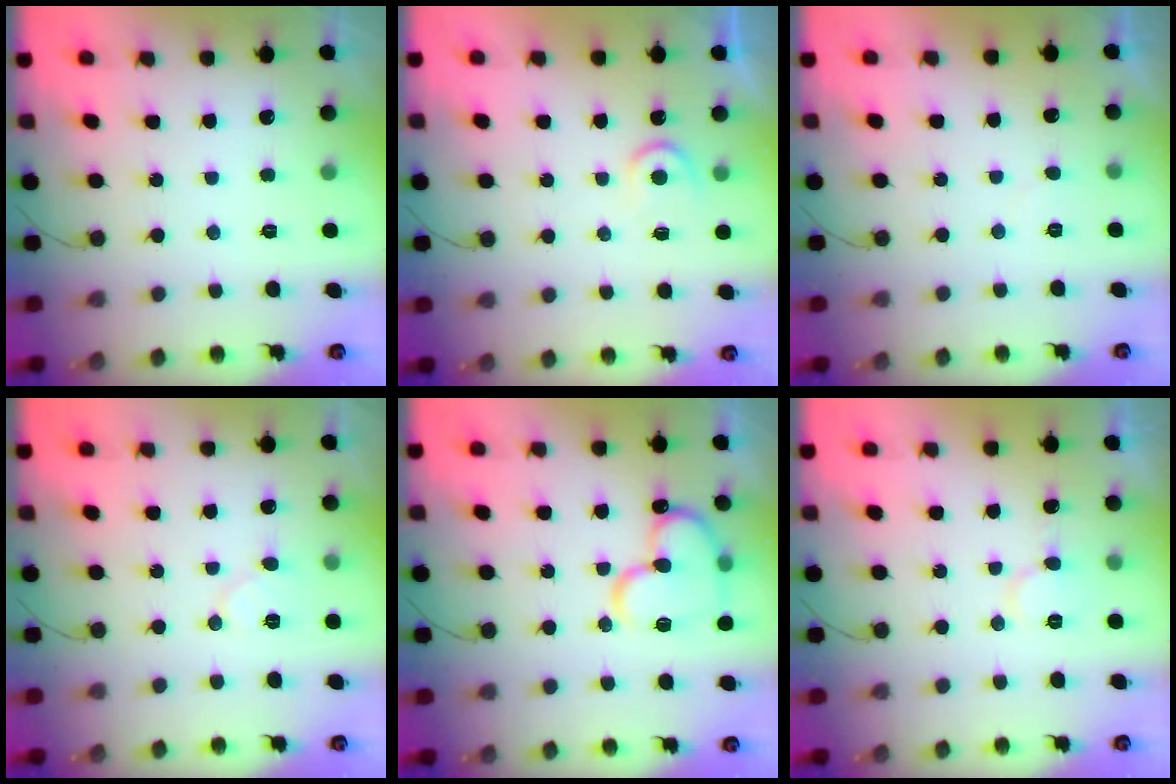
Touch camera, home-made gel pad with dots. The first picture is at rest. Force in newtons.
{"total": 4.4, "press": 4.4, "slide": 0.5}
{"total": 2.3, "press": 2.3, "slide": 0.2}
{"total": 5.6, "press": 5.6, "slide": 0.7}
{"total": 15.5, "press": 15.4, "slide": 2.1}
{"total": 5.9, "press": 5.9, "slide": 0.7}